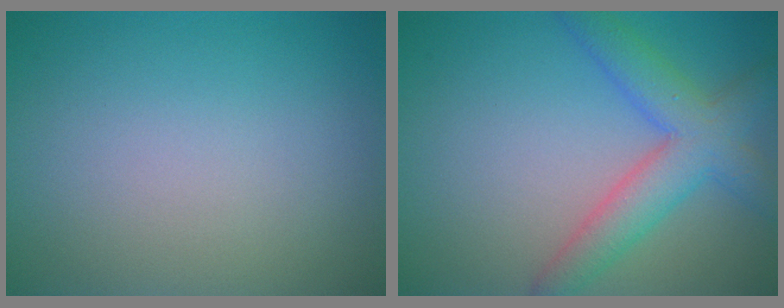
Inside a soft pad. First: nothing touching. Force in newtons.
{"total": 5.4, "press": 5.4, "slide": 0.2}